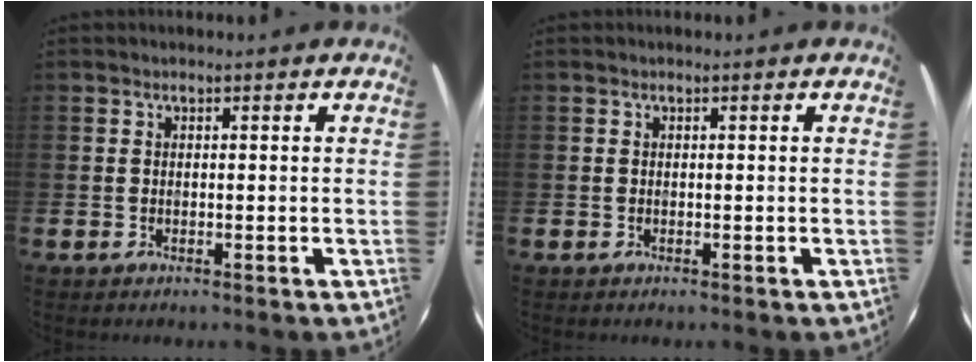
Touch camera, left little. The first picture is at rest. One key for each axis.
{"total": 0.0}